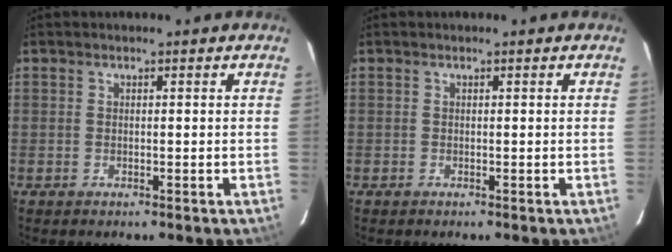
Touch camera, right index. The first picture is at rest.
{"total": 0.0}